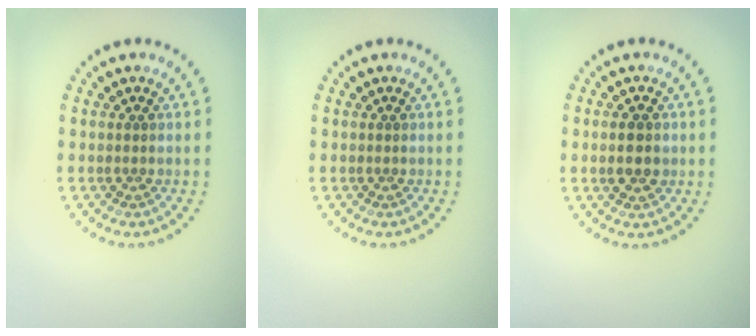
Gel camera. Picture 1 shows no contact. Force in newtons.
{"total": 0.0}
{"total": 2.1, "press": 2.1, "slide": 0.1}